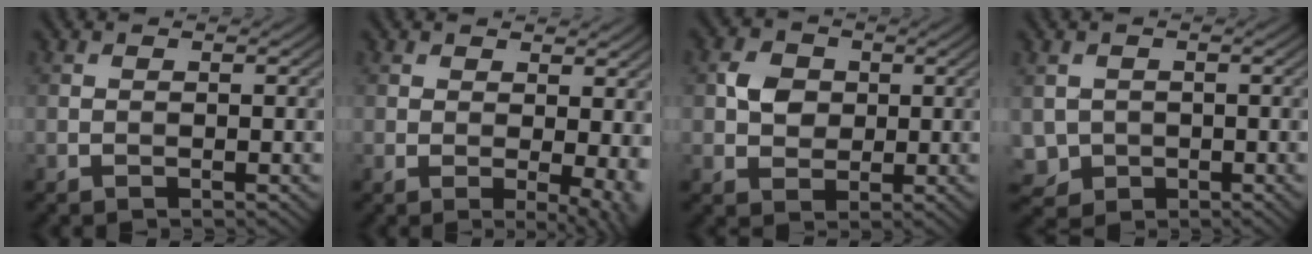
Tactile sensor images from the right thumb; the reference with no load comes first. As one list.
[{"total": 5.4, "force": [0.7, 2.3, 4.9], "torque": [-0.065, -0.004, 0.014]}, {"total": 3.6, "force": [0.5, 3.2, 1.6], "torque": [-0.035, 0.004, 0.003]}, {"total": 3.0, "force": [0.1, 2.8, 0.9], "torque": [-0.034, -0.014, 0.002]}]